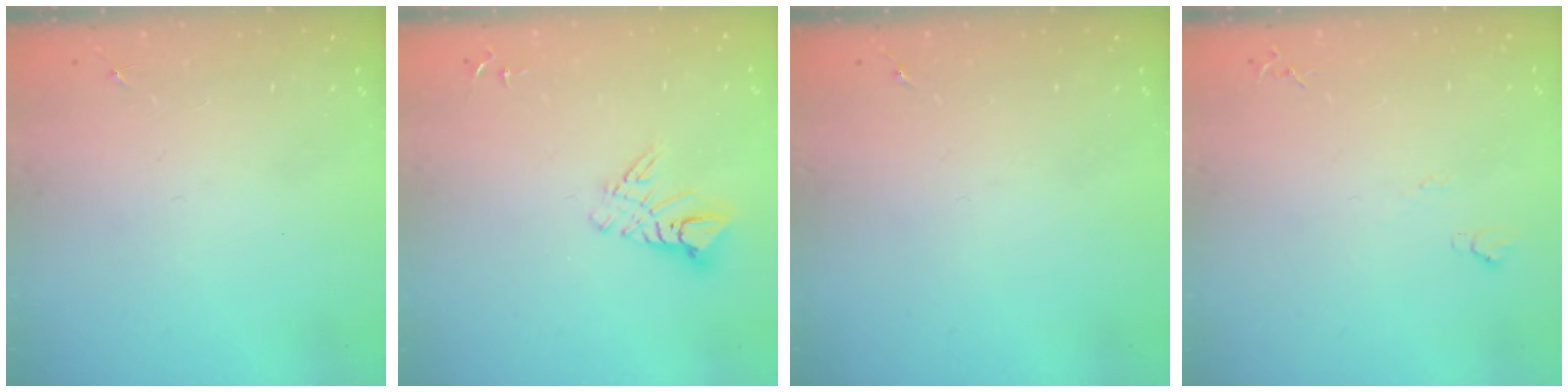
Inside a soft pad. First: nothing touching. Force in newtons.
{"total": 8.9, "press": 8.8, "slide": 0.9}
{"total": 0.0}
{"total": 4.0, "press": 4.0, "slide": 0.6}